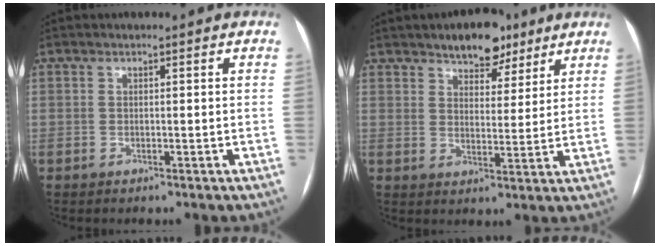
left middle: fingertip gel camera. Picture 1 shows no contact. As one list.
[{"total": 7.9, "force": [5.8, 3.7, 3.8], "torque": [-0.046, 0.009, 0.088]}]